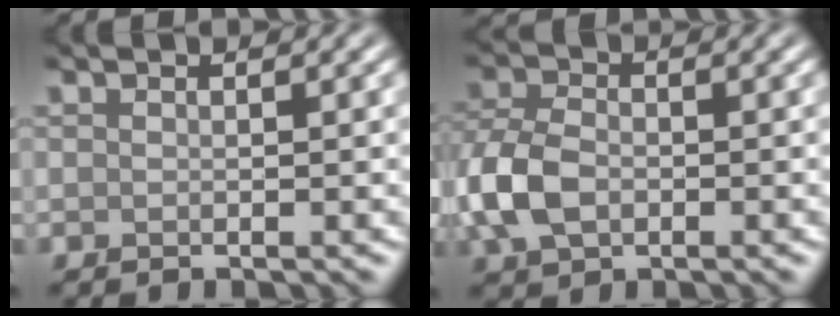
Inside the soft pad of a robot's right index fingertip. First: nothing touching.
{"total": 5.2, "force": [-1.4, 3.5, 3.6], "torque": [-0.088, 0.002, -0.036]}